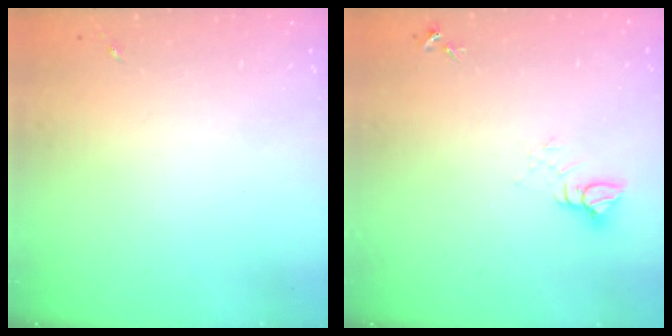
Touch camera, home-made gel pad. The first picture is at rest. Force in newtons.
{"total": 5.0, "press": 5.0, "slide": 0.4}